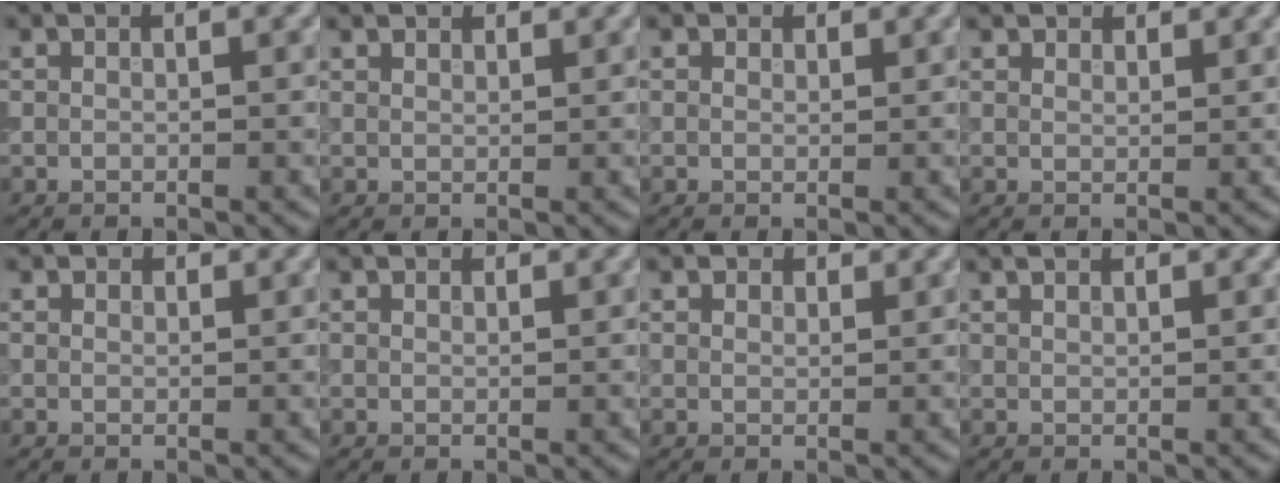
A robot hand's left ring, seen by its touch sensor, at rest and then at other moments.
{"total": 2.8, "force": [2.4, 1.1, 0.8], "torque": [-0.024, -0.002, 0.044]}
{"total": 0.8, "force": [0.6, 0.5, 0.1], "torque": [-0.001, -0.004, 0.004]}
{"total": 2.8, "force": [2.5, 1.0, 0.7], "torque": [-0.017, -0.006, 0.045]}
{"total": 0.9, "force": [0.8, 0.4, 0.1], "torque": [-0.003, -0.003, 0.007]}
{"total": 1.5, "force": [1.4, 0.5, 0.4], "torque": [-0.009, -0.003, 0.018]}
{"total": 1.8, "force": [1.5, 0.9, 0.4], "torque": [-0.012, -0.009, 0.027]}
{"total": 2.2, "force": [1.8, 0.7, 0.9], "torque": [-0.010, 0.013, 0.002]}